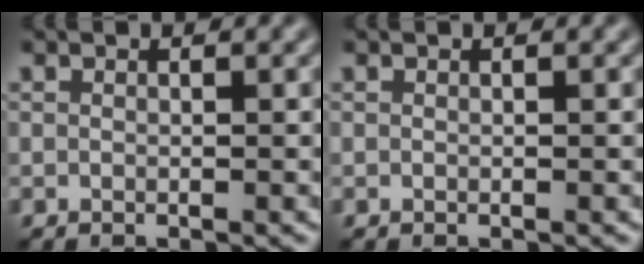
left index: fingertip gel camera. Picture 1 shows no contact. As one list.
[{"total": 0.0}]